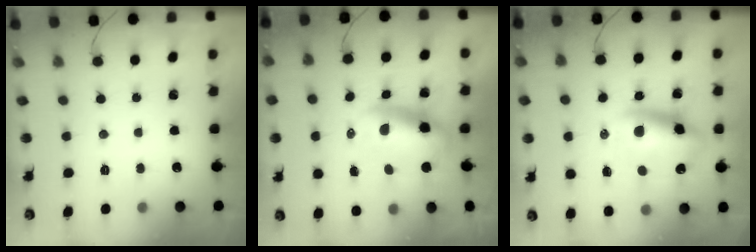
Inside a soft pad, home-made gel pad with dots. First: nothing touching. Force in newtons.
{"total": 7.8, "press": 7.4, "slide": 2.3}
{"total": 12.5, "press": 12.1, "slide": 3.1}